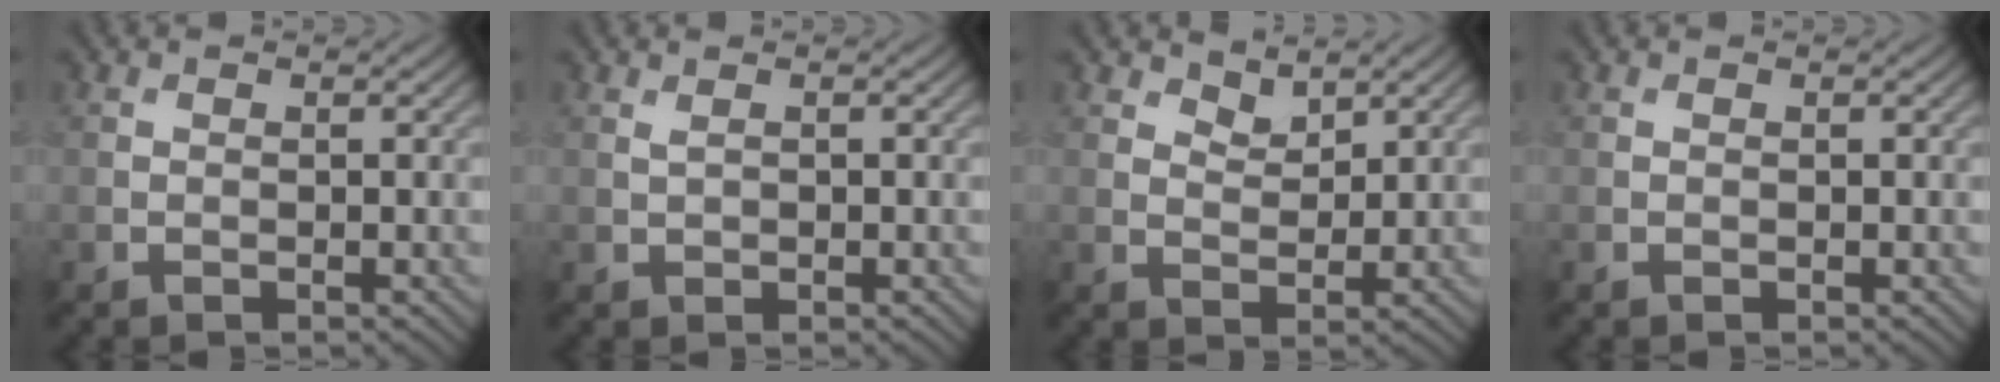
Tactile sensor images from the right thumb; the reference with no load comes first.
{"total": 0.7, "force": [0.2, 0.4, 0.5], "torque": [-0.017, 0.000, 0.007]}
{"total": 2.4, "force": [2.0, 1.0, 0.9], "torque": [-0.018, -0.007, 0.036]}
{"total": 0.0}